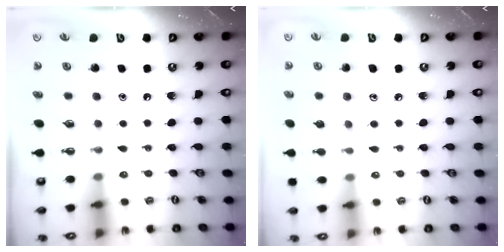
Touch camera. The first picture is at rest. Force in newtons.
{"total": 5.1, "press": 5.1, "slide": 0.5}